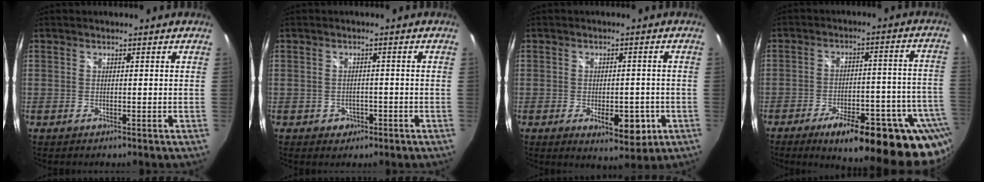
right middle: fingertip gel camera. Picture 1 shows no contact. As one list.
[{"total": 2.9, "force": [-1.2, 2.5, 0.7], "torque": [-0.019, 0.002, -0.013]}, {"total": 7.5, "force": [-2.8, 3.9, 5.8], "torque": [-0.086, -0.008, -0.028]}, {"total": 25.2, "force": [-17.7, 7.2, 16.4], "torque": [-0.206, -0.016, -0.226]}]